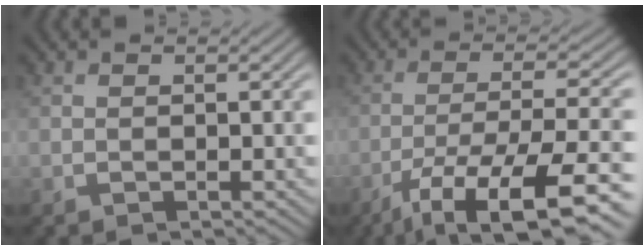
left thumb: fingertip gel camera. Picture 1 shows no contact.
{"total": 12.8, "force": [-7.5, 3.4, 9.7], "torque": [-0.182, -0.015, -0.114]}